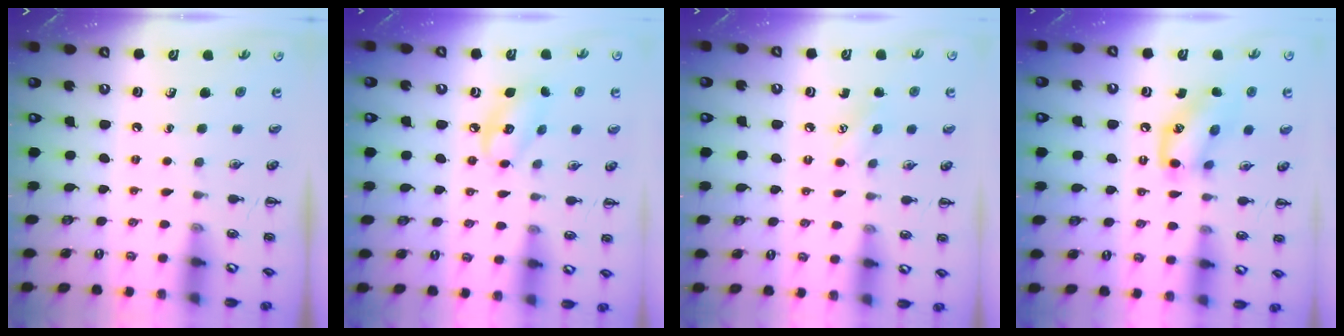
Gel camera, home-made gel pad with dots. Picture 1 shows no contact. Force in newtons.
{"total": 7.9, "press": 7.8, "slide": 1.2}
{"total": 5.7, "press": 5.5, "slide": 1.7}
{"total": 12.0, "press": 12.0, "slide": 0.7}